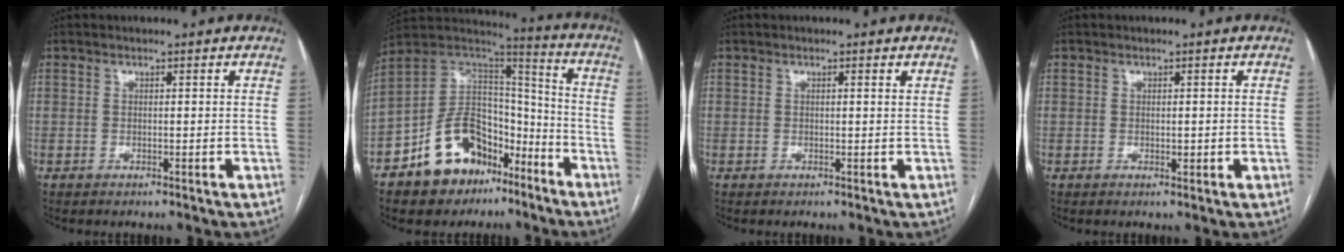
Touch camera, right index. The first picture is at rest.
{"total": 16.2, "force": [-9.4, 10.3, 8.4], "torque": [-0.150, 0.055, -0.156]}
{"total": 0.5, "force": [0.3, 0.0, 0.4], "torque": [-0.007, 0.001, 0.003]}
{"total": 1.0, "force": [-0.1, 0.3, 0.9], "torque": [-0.014, -0.003, 0.001]}